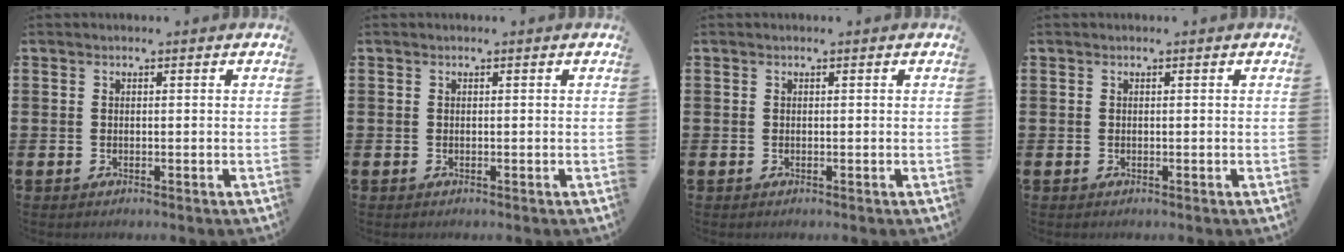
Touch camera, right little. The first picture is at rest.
{"total": 0.0}
{"total": 0.0}
{"total": 0.0}